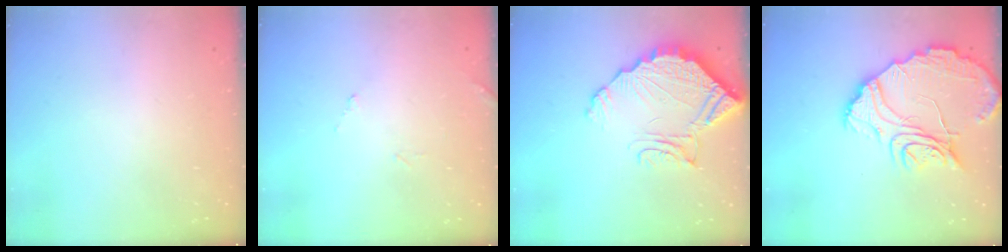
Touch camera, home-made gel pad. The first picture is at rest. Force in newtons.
{"total": 7.9, "press": 7.9, "slide": 0.4}
{"total": 15.9, "press": 15.8, "slide": 1.7}
{"total": 15.2, "press": 15.1, "slide": 1.6}